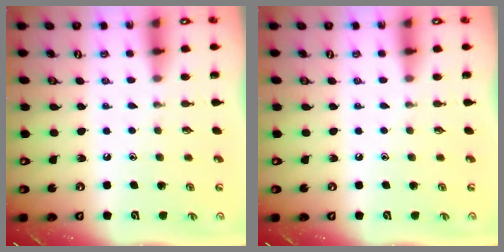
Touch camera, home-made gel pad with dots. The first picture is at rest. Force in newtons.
{"total": 0.0}